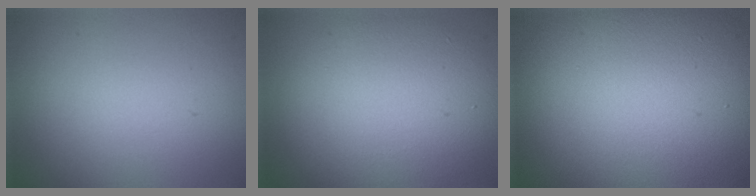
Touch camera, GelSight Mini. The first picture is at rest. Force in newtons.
{"total": 9.3, "press": 9.3, "slide": 0.4}
{"total": 17.6, "press": 17.6, "slide": 1.0}